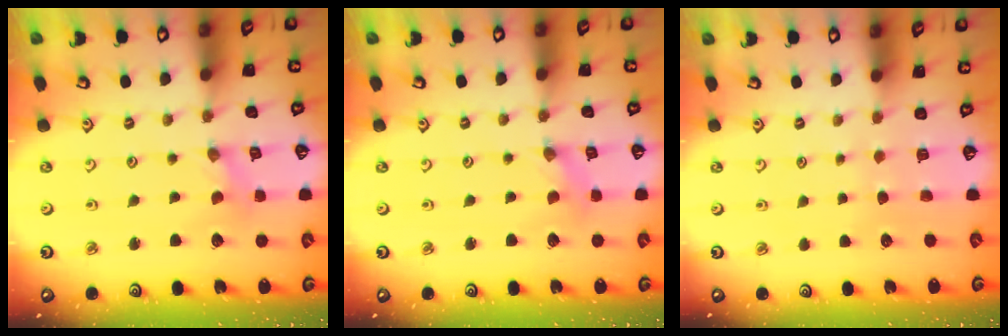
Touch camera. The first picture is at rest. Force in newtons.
{"total": 0.0}
{"total": 0.0}